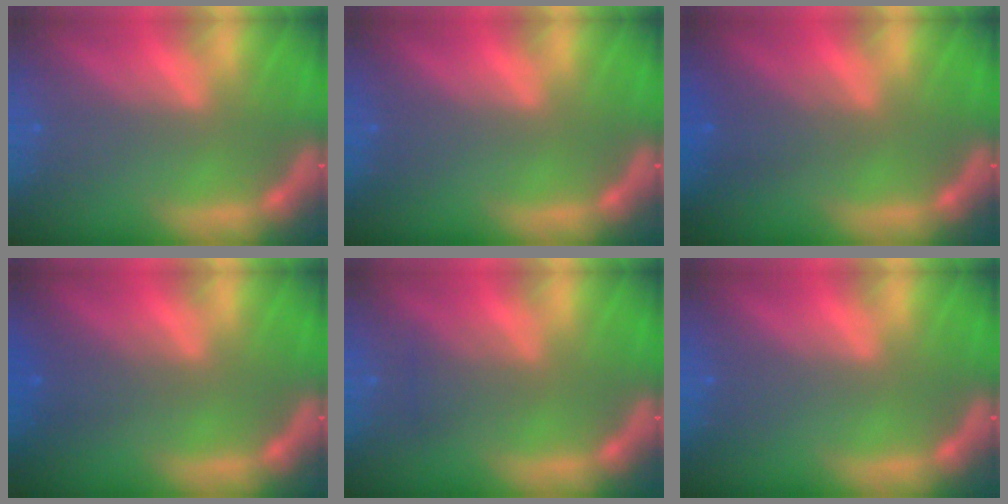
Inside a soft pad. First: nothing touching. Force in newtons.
{"total": 0.0}
{"total": 2.5}
{"total": 1.9}
{"total": 2.0}
{"total": 0.0}